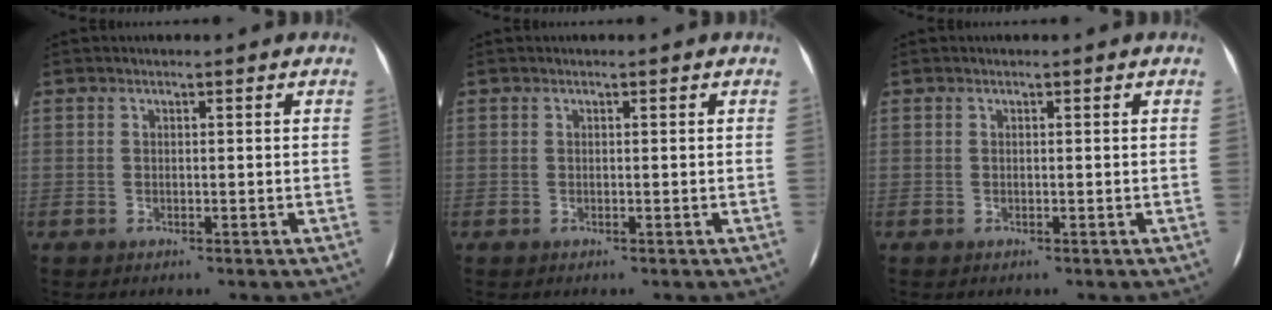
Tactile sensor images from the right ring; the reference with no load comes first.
{"total": 0.0}
{"total": 0.0}